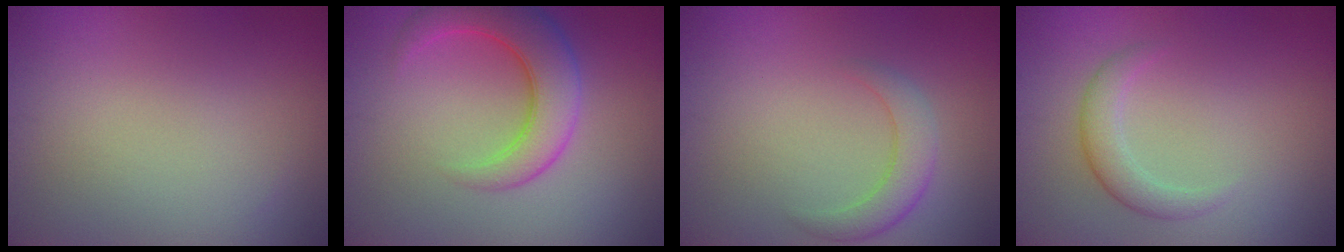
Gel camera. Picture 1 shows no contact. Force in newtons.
{"total": 5.9, "press": 5.9, "slide": 0.2}
{"total": 2.8, "press": 2.8, "slide": 0.1}
{"total": 2.2, "press": 2.2, "slide": 0.1}